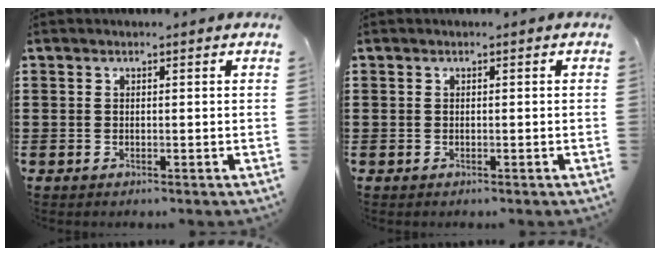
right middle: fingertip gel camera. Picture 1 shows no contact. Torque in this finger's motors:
{"motor_torque": [-0.18, -0.08, -0.06, -0.01]}